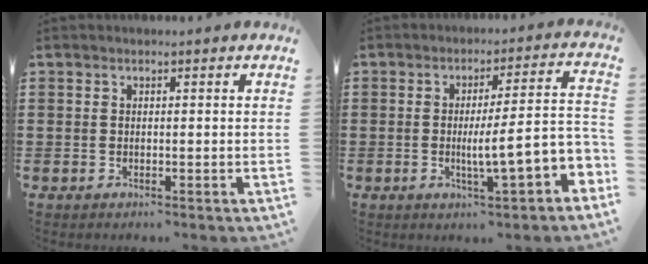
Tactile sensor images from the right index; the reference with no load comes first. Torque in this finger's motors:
{"motor_torque": [0.78, -0.20, 0.46, 0.21]}